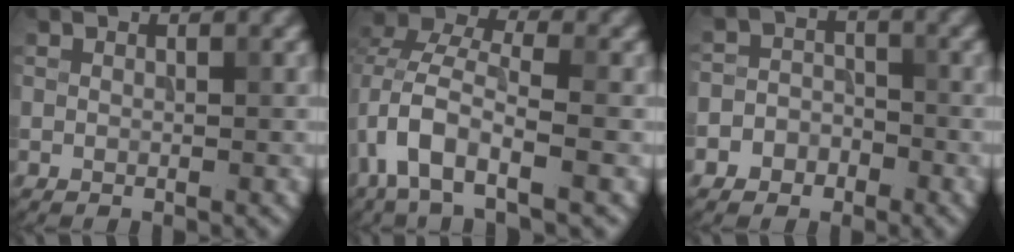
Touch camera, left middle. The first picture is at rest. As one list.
[{"total": 6.9, "force": [-2.3, 3.4, 5.6], "torque": [-0.107, 0.007, -0.049]}, {"total": 3.1, "force": [-1.7, 2.5, 0.6], "torque": [0.018, 0.008, -0.045]}]